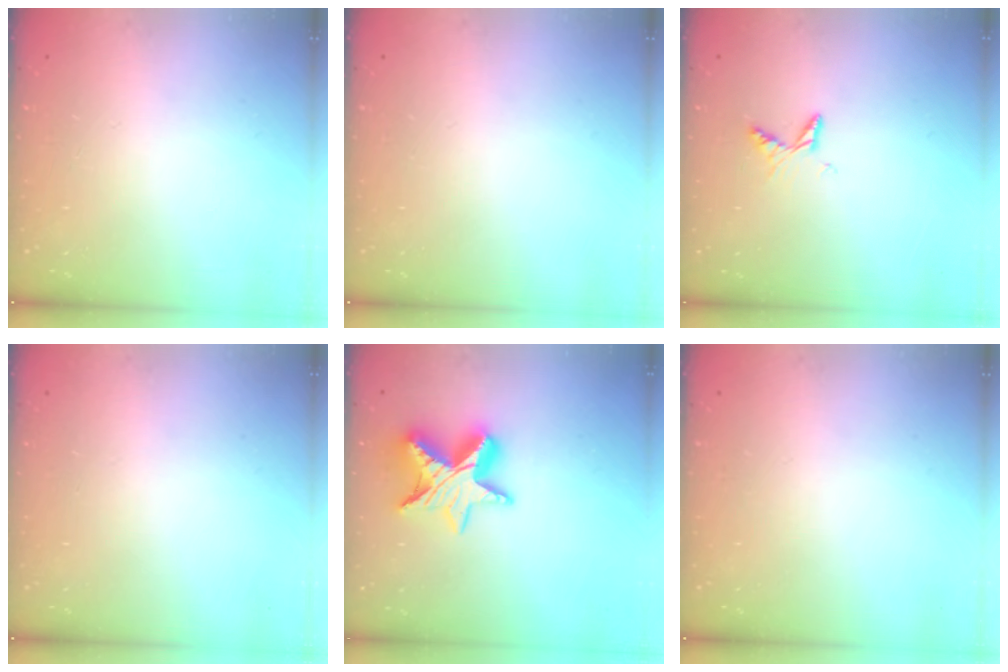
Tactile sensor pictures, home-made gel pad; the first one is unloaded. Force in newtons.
{"total": 0.0}
{"total": 5.5, "press": 5.5, "slide": 0.6}
{"total": 0.0}
{"total": 12.9, "press": 12.9, "slide": 0.9}
{"total": 0.0}